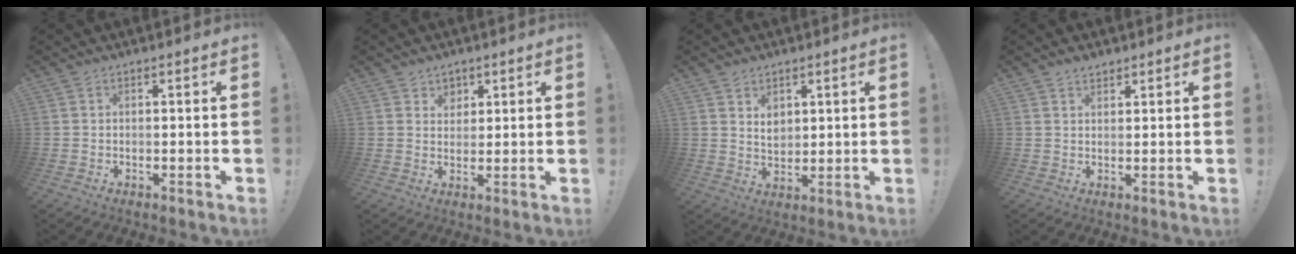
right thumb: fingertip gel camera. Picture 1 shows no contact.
{"total": 3.7, "force": [2.3, 2.9, 0.3], "torque": [-0.003, -0.016, 0.042]}
{"total": 4.8, "force": [2.8, 3.5, 1.6], "torque": [-0.016, -0.022, 0.048]}
{"total": 2.2, "force": [1.9, 1.0, 0.4], "torque": [0.005, -0.015, 0.035]}